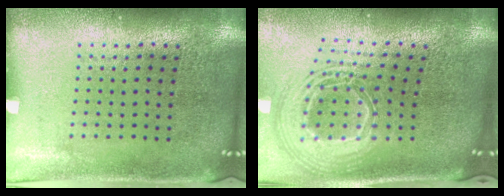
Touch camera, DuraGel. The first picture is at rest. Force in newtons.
{"total": 2.5, "press": 1.9, "slide": 1.7}